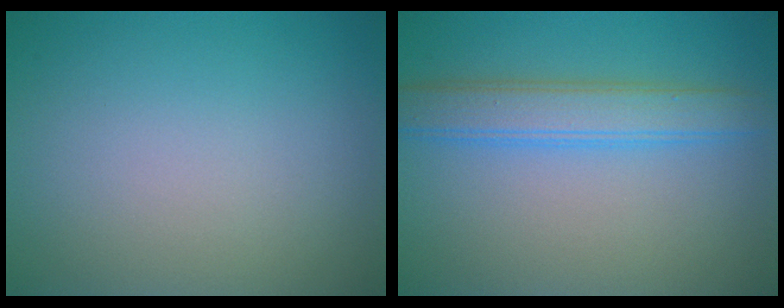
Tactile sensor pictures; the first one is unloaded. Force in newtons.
{"total": 4.0, "press": 4.0, "slide": 0.1}